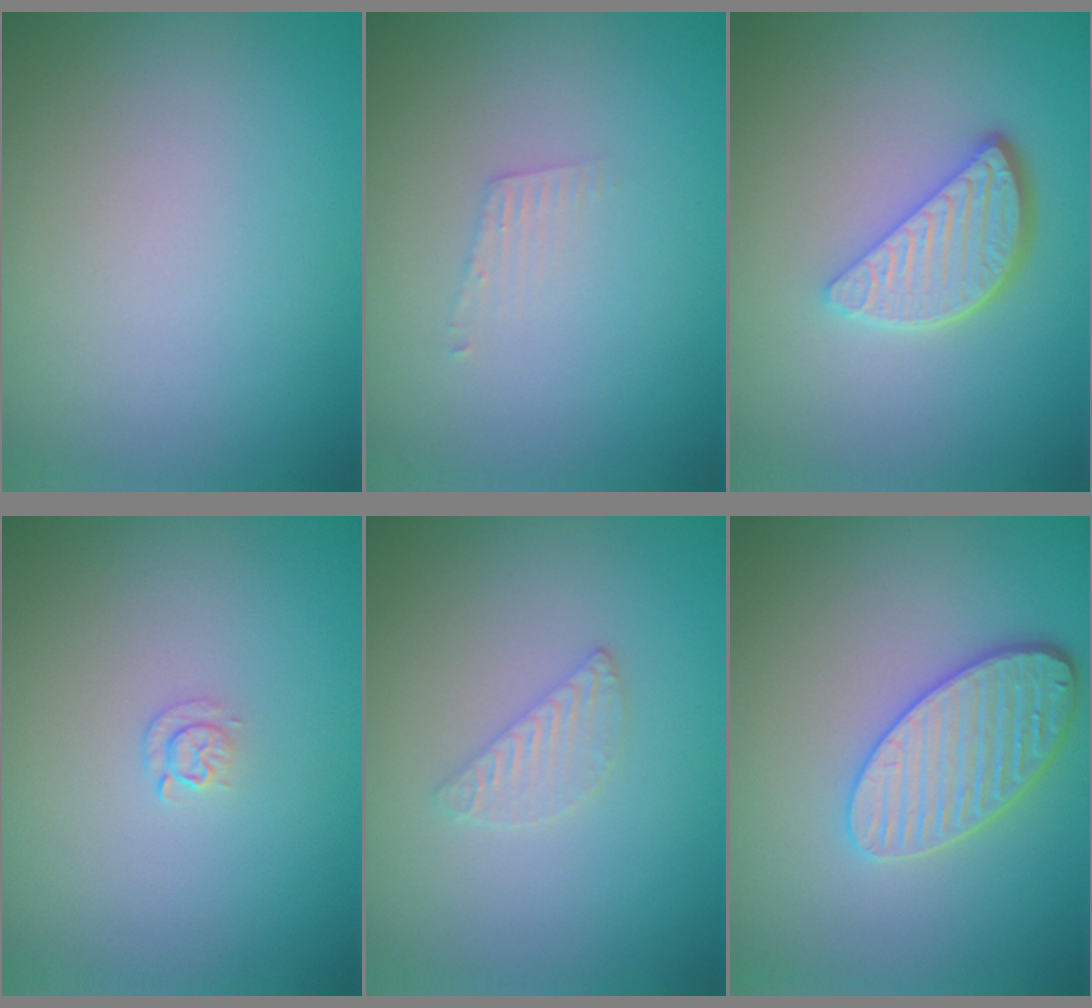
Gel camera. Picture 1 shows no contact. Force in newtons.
{"total": 0.9, "press": 0.9, "slide": 0.1}
{"total": 3.9, "press": 3.2, "slide": 2.2}
{"total": 0.9, "press": 0.6, "slide": 0.6}
{"total": 1.5, "press": 1.5, "slide": 0.2}
{"total": 4.3, "press": 3.8, "slide": 2.0}